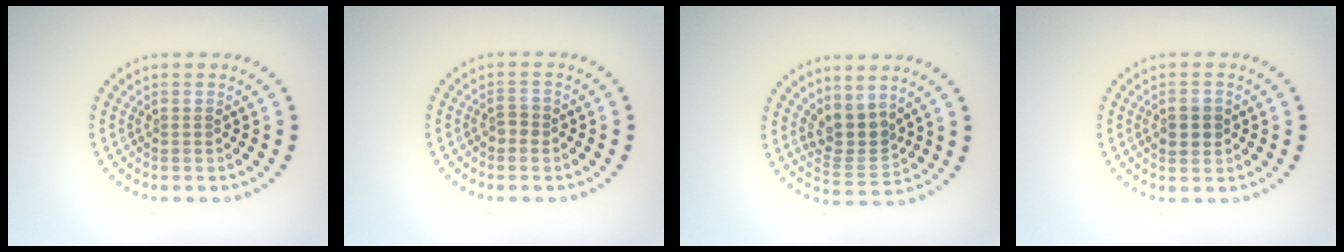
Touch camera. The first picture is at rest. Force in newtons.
{"total": 1.2, "press": 1.0, "slide": 0.5}
{"total": 3.4, "press": 2.8, "slide": 1.8}
{"total": 2.1, "press": 2.1, "slide": 0.2}